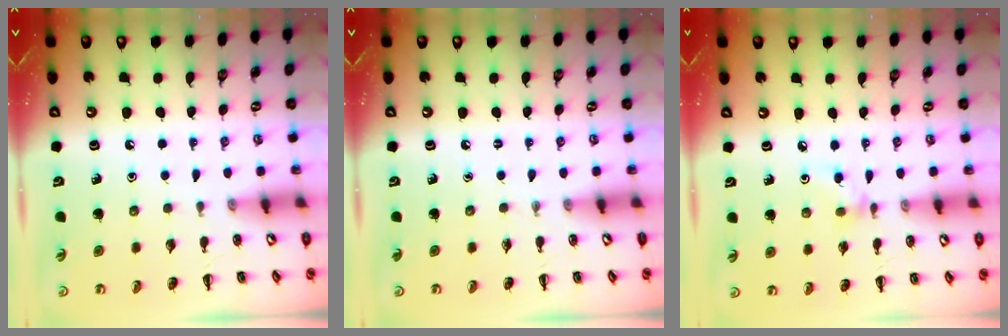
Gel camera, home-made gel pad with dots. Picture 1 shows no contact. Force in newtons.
{"total": 0.0}
{"total": 4.5, "press": 4.3, "slide": 1.2}